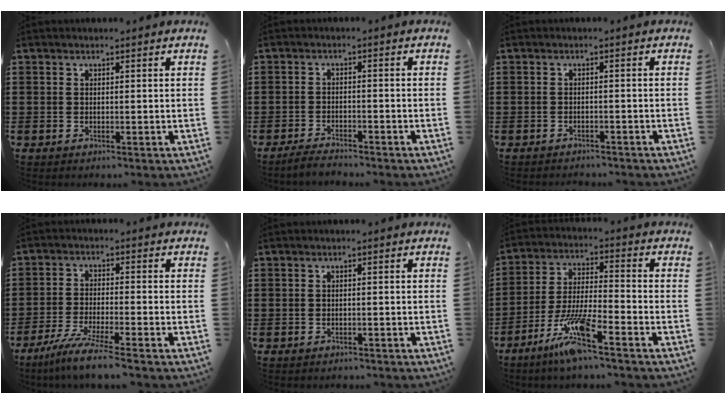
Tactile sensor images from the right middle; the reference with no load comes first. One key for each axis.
{"total": 2.4, "fx": -2.4, "fy": 0.2, "fz": 0.4, "tx": -0.011, "ty": 0.000, "tz": -0.048}
{"total": 1.2, "fx": -1.2, "fy": 0.1, "fz": -0.1, "tx": -0.003, "ty": 0.000, "tz": -0.027}
{"total": 5.9, "fx": -4.8, "fy": -0.5, "fz": 3.3, "tx": -0.072, "ty": -0.021, "tz": -0.090}
{"total": 0.6, "fx": -0.6, "fy": 0.1, "fz": 0.0, "tx": -0.002, "ty": -0.001, "tz": -0.013}
{"total": 9.0, "fx": -6.1, "fy": 0.7, "fz": 6.6, "tx": -0.145, "ty": -0.012, "tz": -0.119}